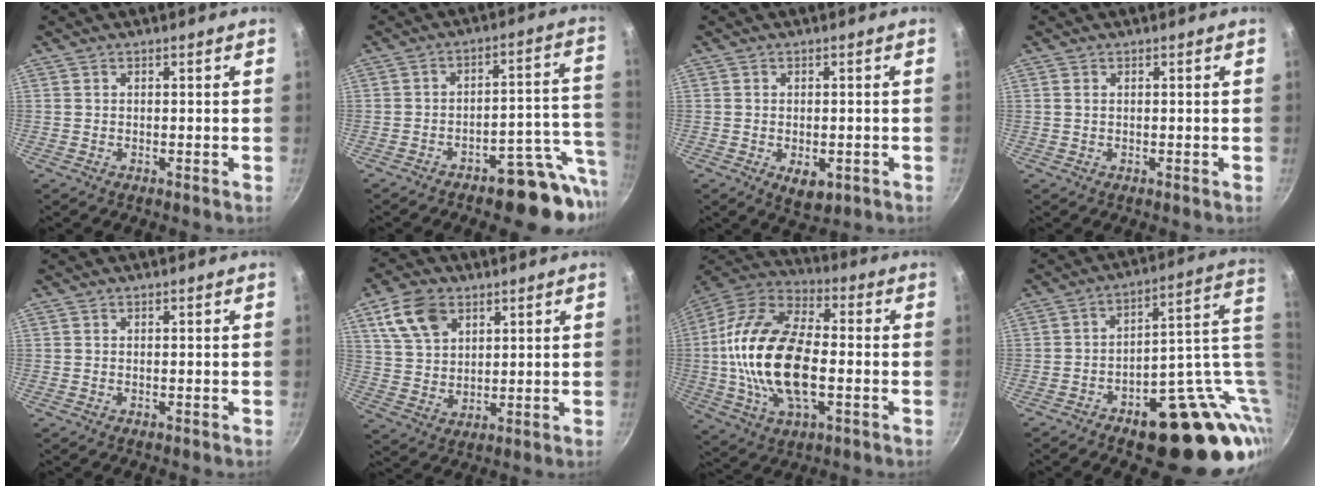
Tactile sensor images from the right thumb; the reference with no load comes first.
{"total": 12.8, "force": [-7.1, 5.7, 8.9], "torque": [-0.057, 0.062, -0.097]}
{"total": 5.0, "force": [-1.5, 2.9, 3.8], "torque": [-0.047, -0.004, -0.015]}
{"total": 0.7, "force": [0.1, 0.5, 0.5], "torque": [-0.009, 0.002, 0.001]}
{"total": 0.0}
{"total": 10.9, "force": [5.2, 7.3, 6.3], "torque": [-0.101, -0.009, 0.103]}
{"total": 23.2, "force": [-2.0, 12.3, 19.5], "torque": [-0.375, 0.029, -0.044]}
{"total": 23.7, "force": [-2.3, 12.6, 19.9], "torque": [-0.194, 0.027, -0.012]}